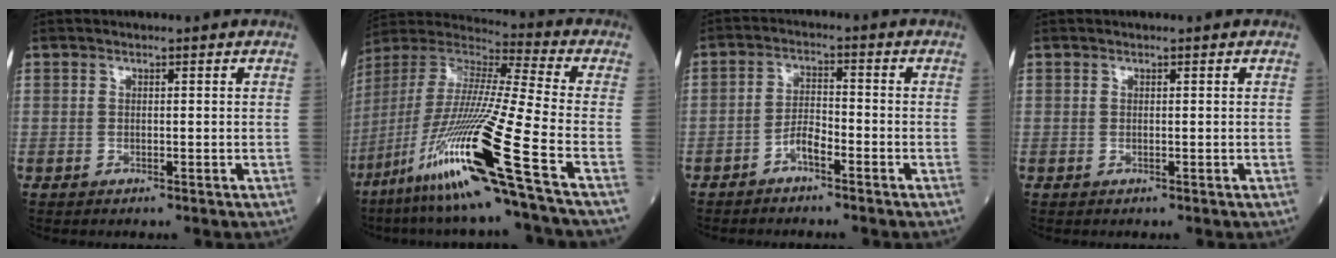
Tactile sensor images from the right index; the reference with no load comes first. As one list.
[{"total": 24.1, "force": [-12.2, -1.7, 20.7], "torque": [-0.433, -0.054, -0.238]}, {"total": 3.2, "force": [-2.2, 0.8, 2.2], "torque": [-0.042, 0.008, -0.042]}, {"total": 0.0}]